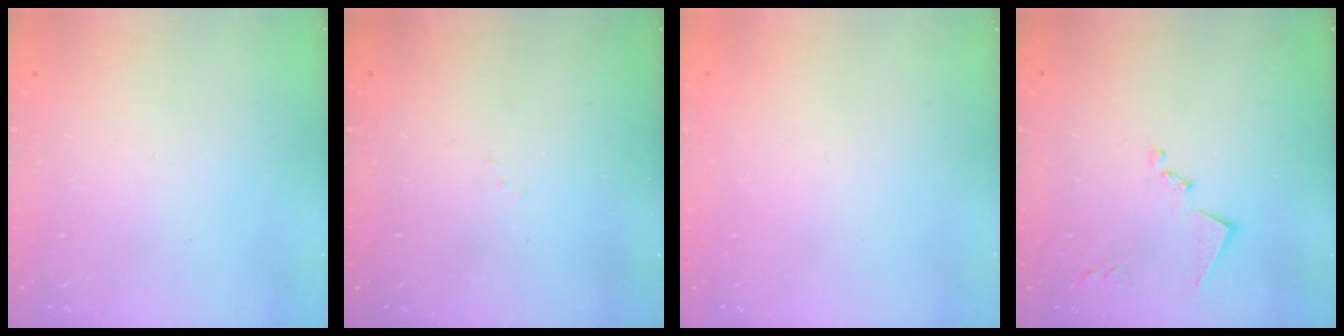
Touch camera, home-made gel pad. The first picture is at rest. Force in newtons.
{"total": 6.4, "press": 6.4, "slide": 0.6}
{"total": 1.1, "press": 1.1, "slide": 0.1}
{"total": 10.2, "press": 10.2, "slide": 0.7}